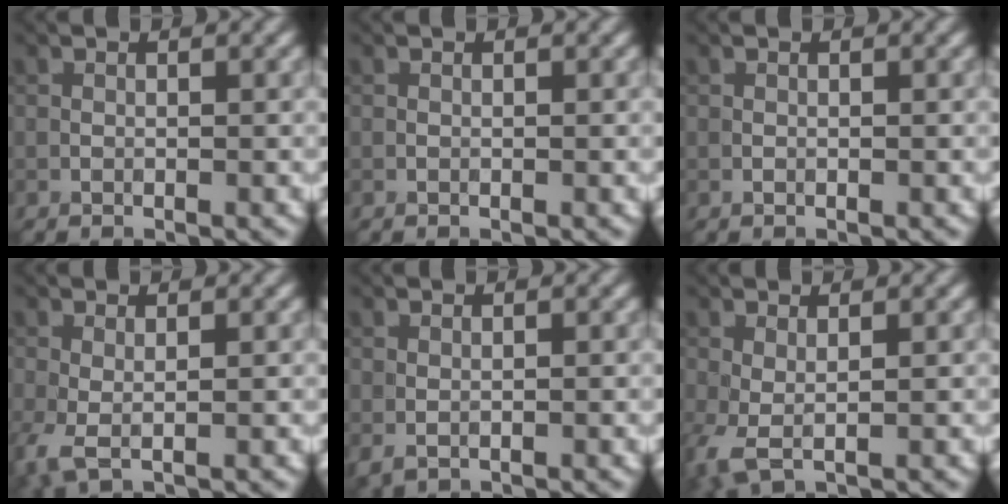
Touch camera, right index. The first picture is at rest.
{"total": 0.0}
{"total": 0.0}
{"total": 2.0, "force": [-0.1, 0.7, 1.9], "torque": [-0.052, -0.004, -0.005]}
{"total": 0.6, "force": [0.1, 0.3, 0.5], "torque": [-0.012, -0.003, 0.006]}
{"total": 2.3, "force": [0.1, 0.9, 2.1], "torque": [-0.059, -0.004, 0.000]}